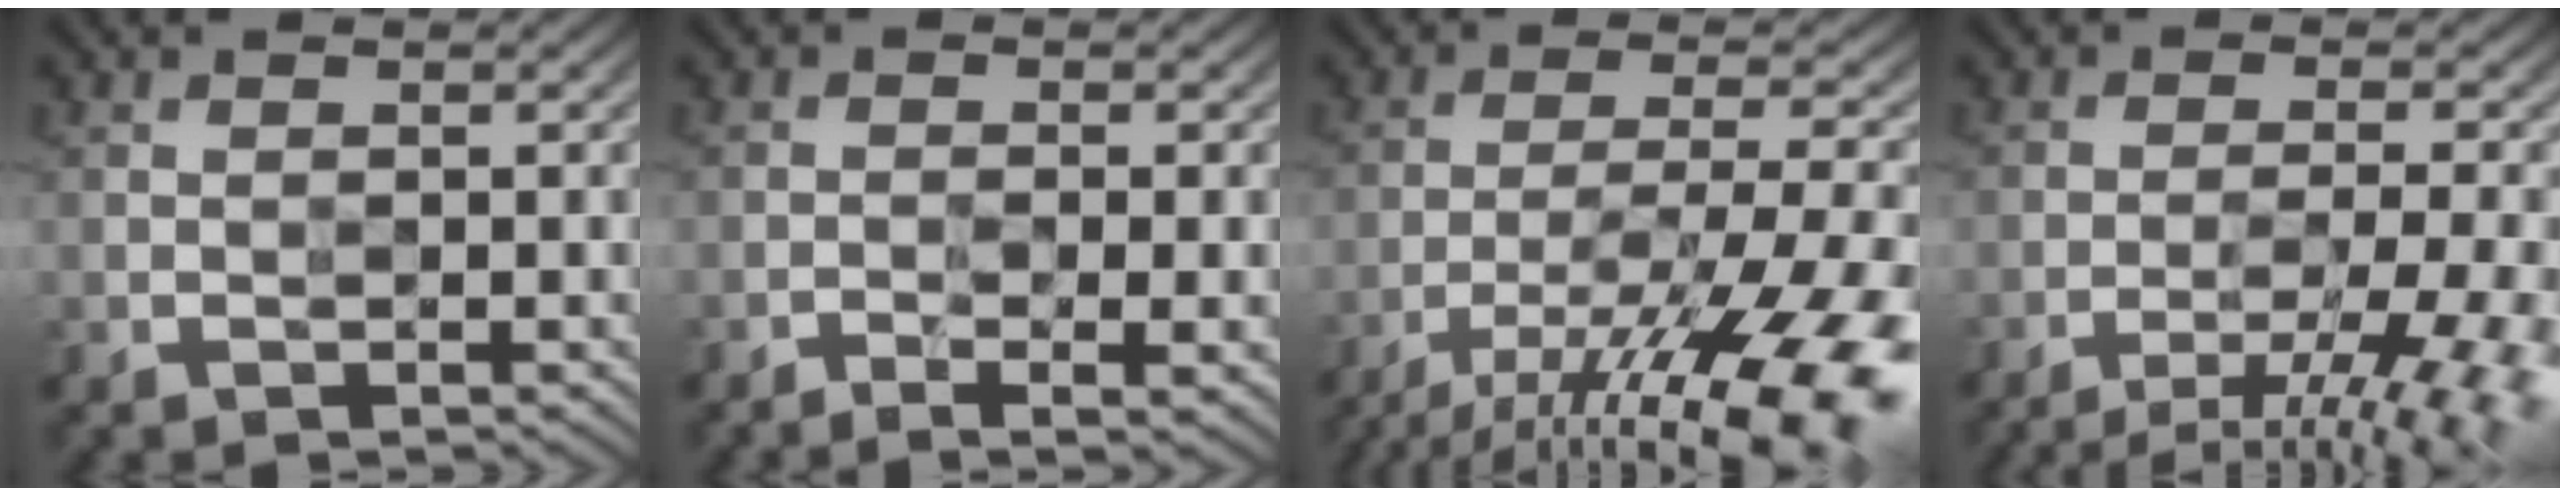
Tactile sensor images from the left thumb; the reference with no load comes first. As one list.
[{"total": 3.5, "force": [-1.7, 0.6, 3.0], "torque": [-0.055, -0.005, -0.028]}, {"total": 16.9, "force": [-11.4, 3.8, 11.9], "torque": [-0.211, -0.028, -0.171]}, {"total": 11.3, "force": [-7.4, 2.1, 8.3], "torque": [-0.133, -0.007, -0.098]}]